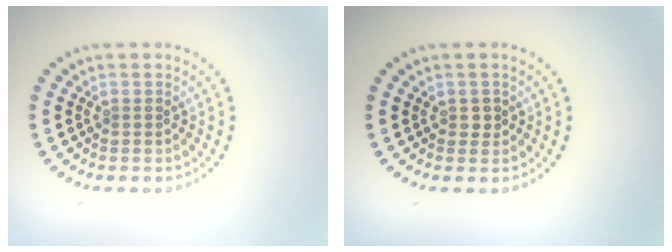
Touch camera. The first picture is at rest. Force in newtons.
{"total": 0.7, "press": 0.7, "slide": 0.3}